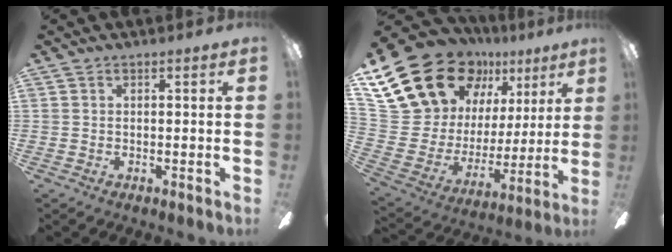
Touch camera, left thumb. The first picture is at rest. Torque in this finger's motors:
{"motor_torque": [2.43, 2.37, 1.33, -1.44, 0.16]}